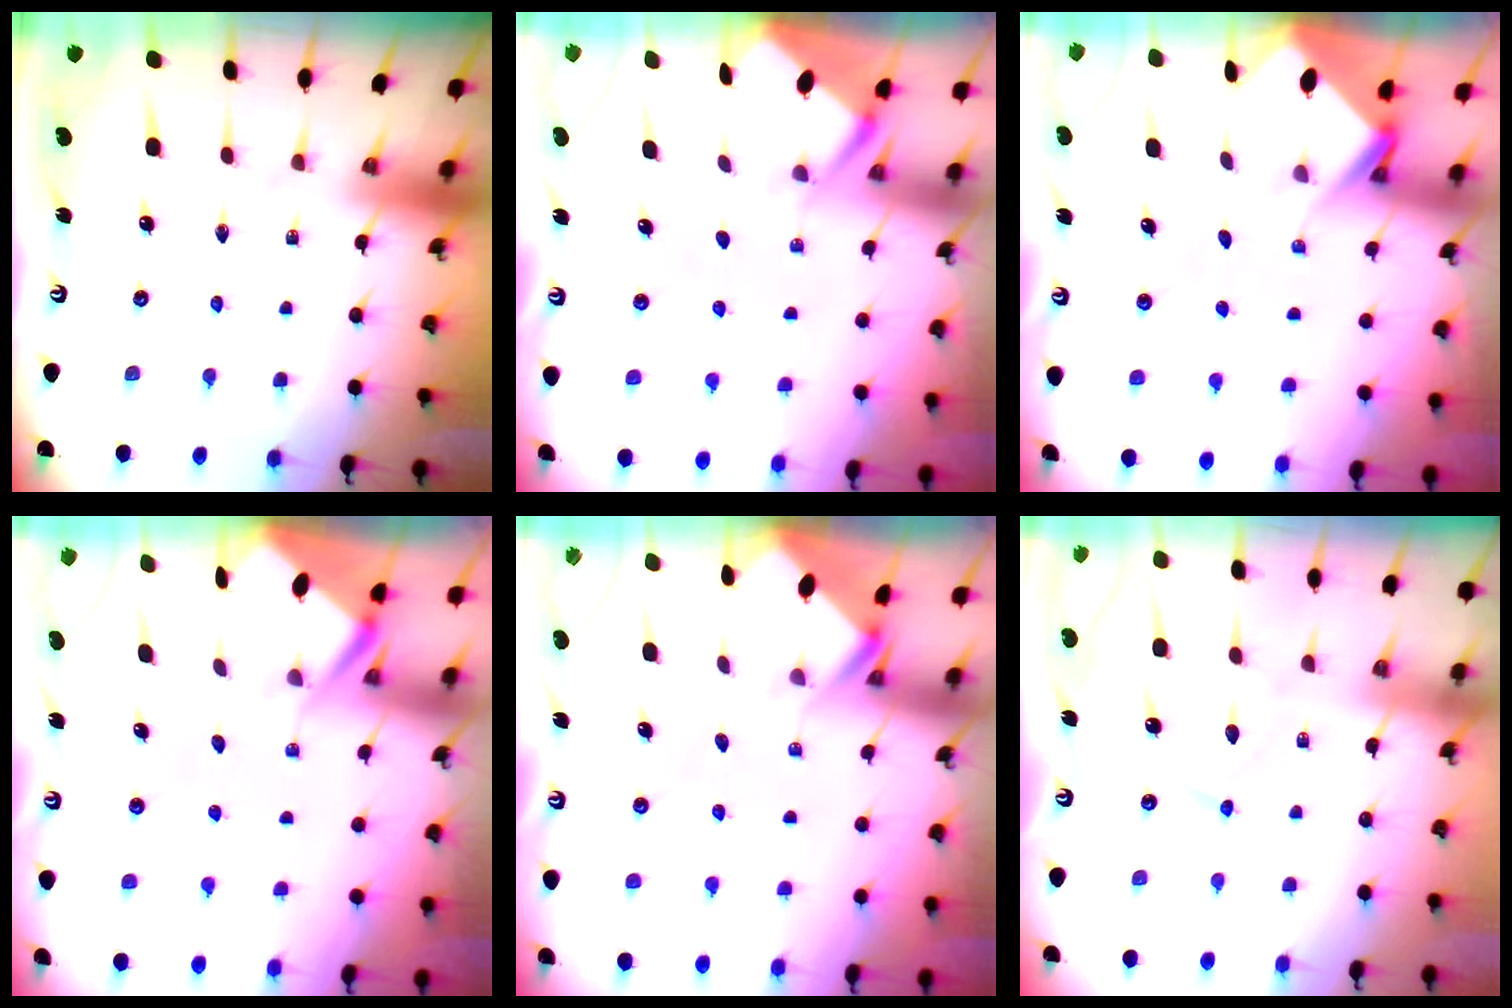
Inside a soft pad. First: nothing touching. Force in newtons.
{"total": 2.6, "press": 2.6, "slide": 0.4}
{"total": 3.8, "press": 3.7, "slide": 0.3}
{"total": 3.6, "press": 3.6, "slide": 0.3}
{"total": 2.8, "press": 2.8, "slide": 0.2}
{"total": 5.2, "press": 5.2, "slide": 0.7}